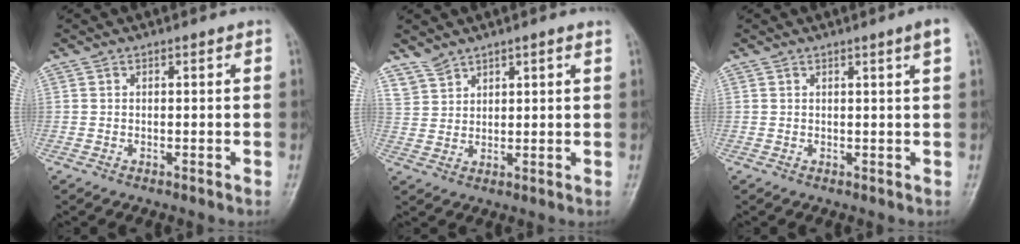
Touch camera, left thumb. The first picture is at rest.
{"total": 3.2, "force": [3.0, 1.1, 0.5], "torque": [0.002, -0.012, 0.057]}
{"total": 2.3, "force": [1.2, -0.6, 1.9], "torque": [-0.030, -0.009, 0.019]}